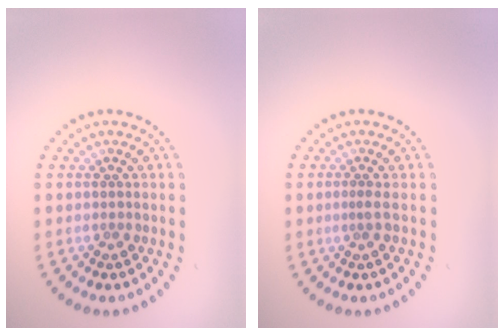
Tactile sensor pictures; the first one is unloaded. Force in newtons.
{"total": 0.8, "press": 0.5, "slide": 0.6}